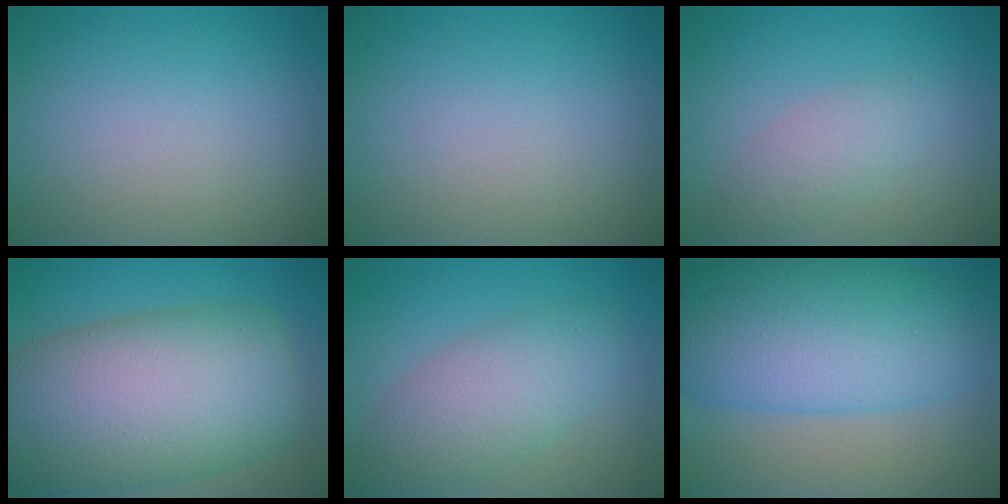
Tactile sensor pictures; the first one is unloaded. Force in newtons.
{"total": 0.0}
{"total": 2.4, "press": 2.4, "slide": 0.2}
{"total": 15.4, "press": 15.3, "slide": 0.5}
{"total": 5.3, "press": 5.3, "slide": 0.4}
{"total": 11.4, "press": 11.4, "slide": 0.2}